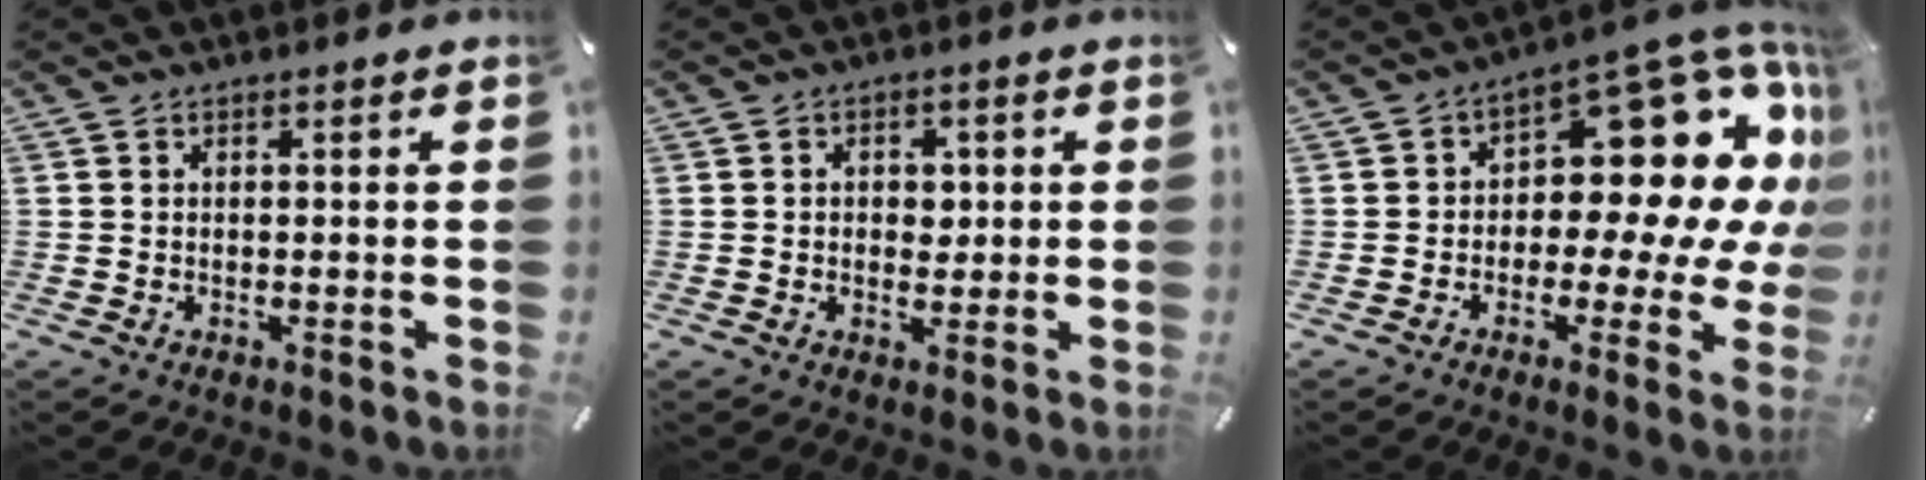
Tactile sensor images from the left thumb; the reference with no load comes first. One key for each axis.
{"total": 3.9, "fx": 0.0, "fy": 3.2, "fz": 2.3, "tx": -0.024, "ty": -0.002, "tz": -0.008}
{"total": 16.4, "fx": 6.8, "fy": 9.3, "fz": 11.7, "tx": -0.143, "ty": -0.077, "tz": 0.111}